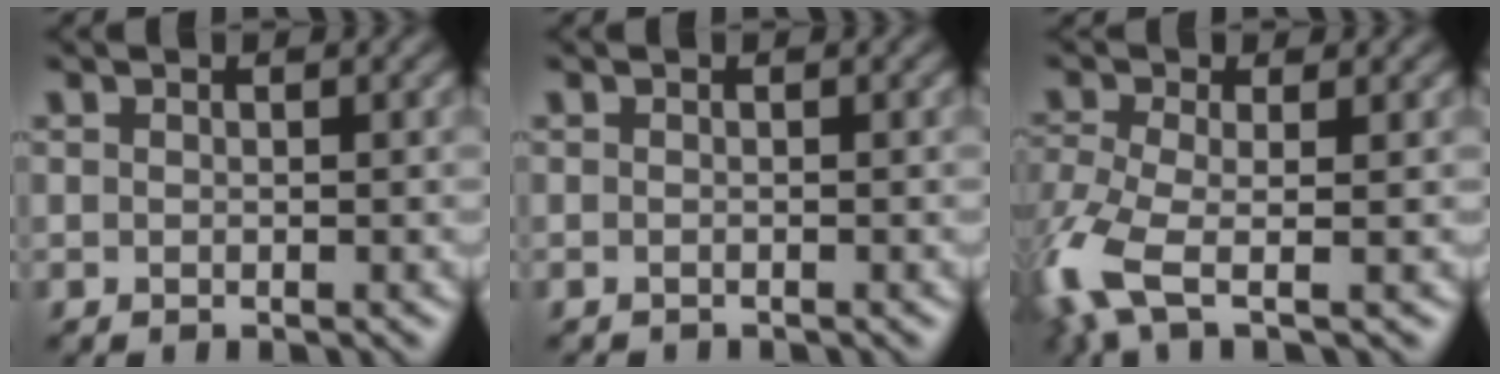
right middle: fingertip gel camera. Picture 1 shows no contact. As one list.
[{"total": 1.0, "force": [-1.0, 0.1, 0.1], "torque": [0.002, -0.010, -0.017]}, {"total": 6.9, "force": [-3.5, 2.4, 5.5], "torque": [-0.140, -0.015, -0.080]}]